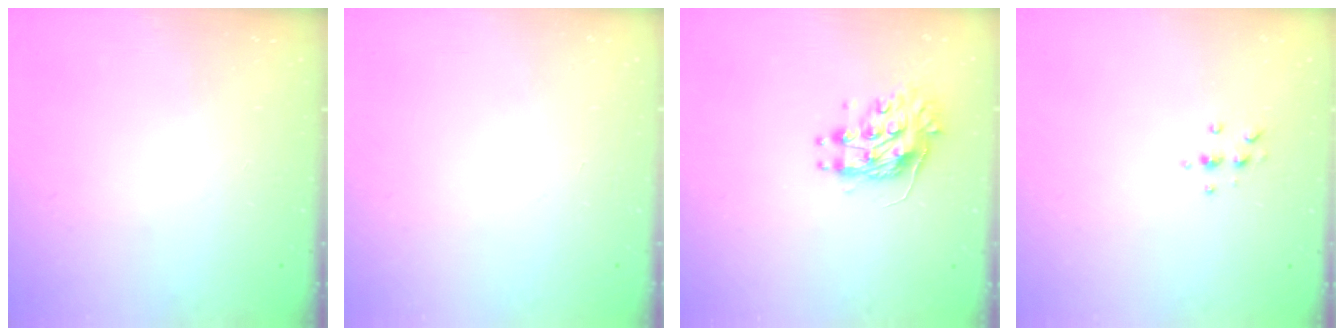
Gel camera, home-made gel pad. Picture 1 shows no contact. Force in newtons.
{"total": 0.0}
{"total": 10.0, "press": 10.0, "slide": 0.0}
{"total": 4.1, "press": 4.1, "slide": 0.5}